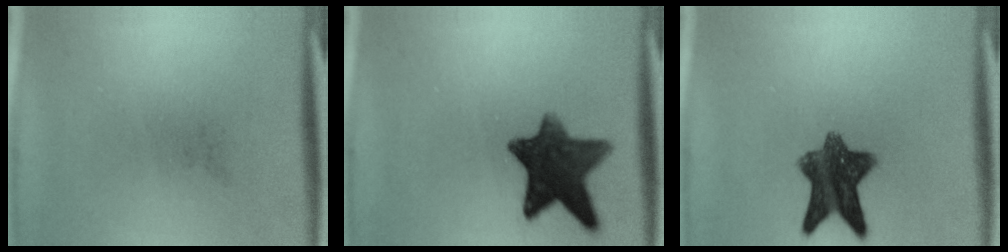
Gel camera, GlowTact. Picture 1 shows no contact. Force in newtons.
{"total": 10.8}
{"total": 9.3}